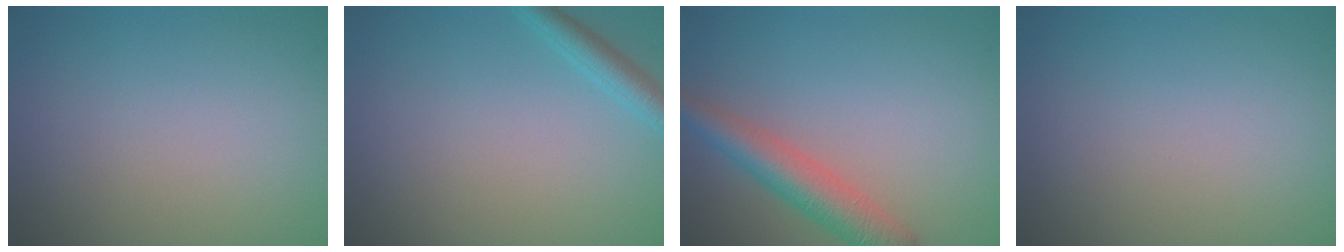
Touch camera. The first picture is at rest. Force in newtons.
{"total": 2.0, "press": 2.0, "slide": 0.2}
{"total": 4.2, "press": 4.2, "slide": 0.2}
{"total": 0.0}